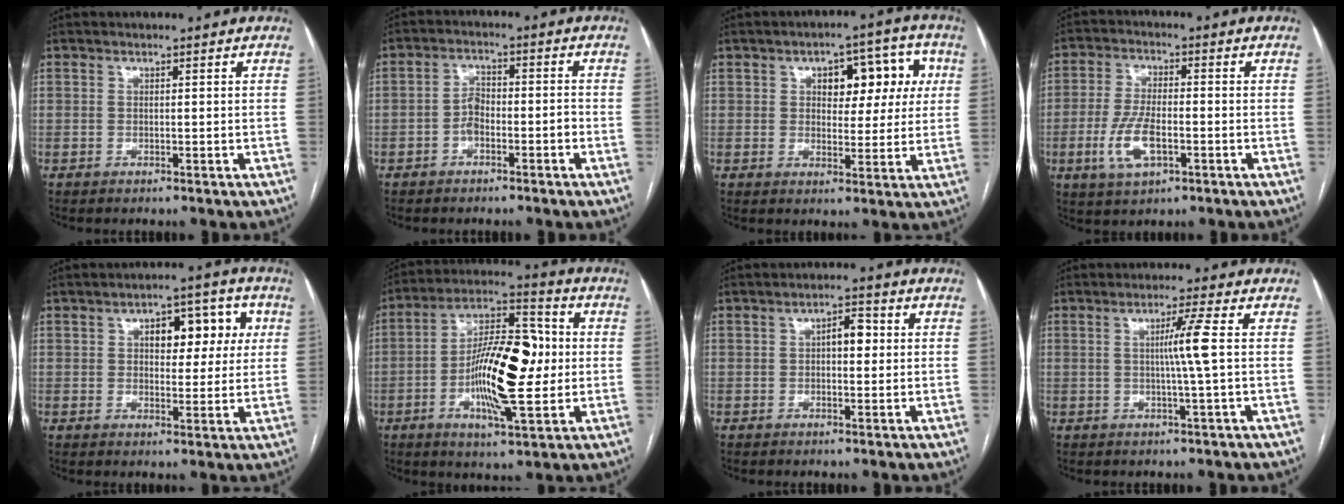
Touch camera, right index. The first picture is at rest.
{"total": 3.8, "force": [-1.7, 1.9, 2.8], "torque": [-0.054, 0.015, -0.031]}
{"total": 9.1, "force": [2.6, 4.9, 7.2], "torque": [-0.078, 0.031, 0.036]}
{"total": 7.8, "force": [-2.6, 3.1, 6.7], "torque": [-0.147, -0.003, -0.045]}
{"total": 8.3, "force": [2.4, 4.3, 6.8], "torque": [-0.079, 0.028, 0.034]}
{"total": 16.7, "force": [-1.6, 4.8, 15.9], "torque": [-0.285, 0.017, -0.028]}
{"total": 3.5, "force": [0.4, 1.5, 3.2], "torque": [-0.049, 0.014, 0.006]}
{"total": 4.8, "force": [0.3, -1.4, 4.6], "torque": [-0.083, -0.002, 0.005]}